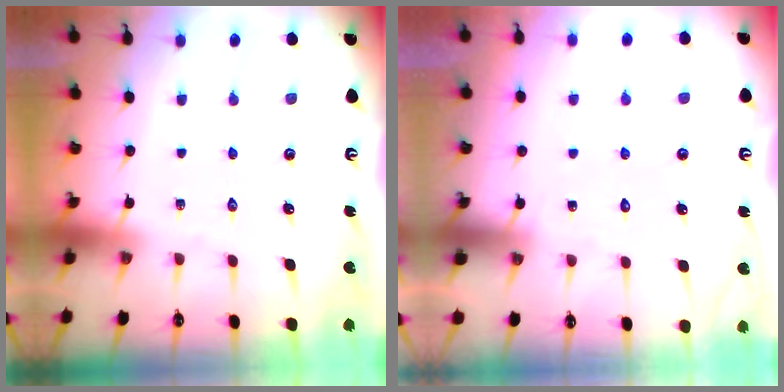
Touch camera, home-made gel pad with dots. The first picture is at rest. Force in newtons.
{"total": 4.2, "press": 4.2, "slide": 0.3}